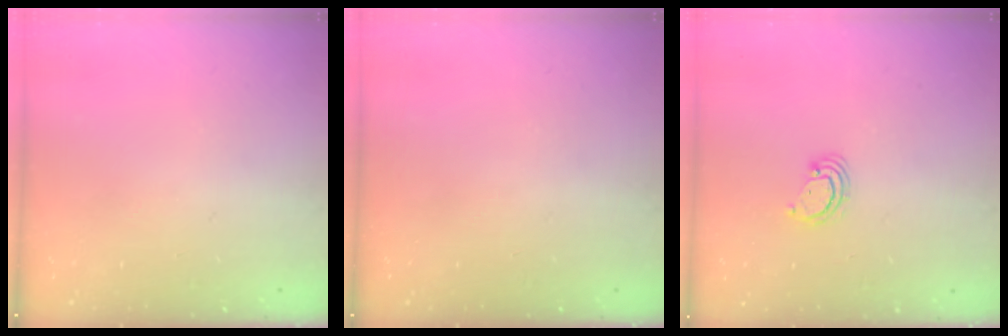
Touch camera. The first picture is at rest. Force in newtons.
{"total": 0.0}
{"total": 3.2, "press": 3.1, "slide": 0.3}